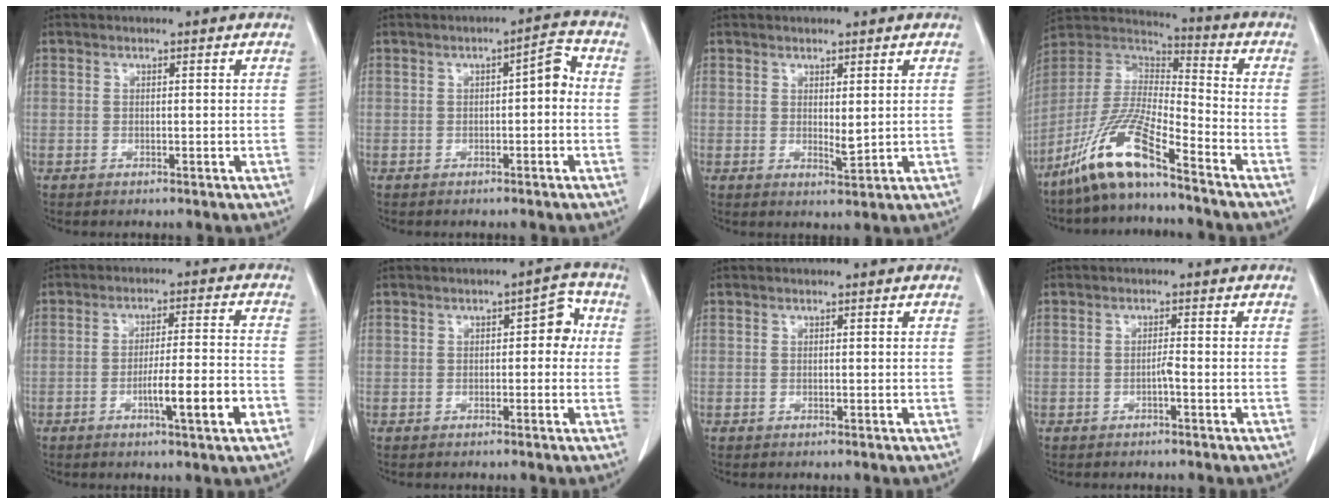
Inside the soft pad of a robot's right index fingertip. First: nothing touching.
{"total": 3.7, "force": [-0.2, 1.2, 3.5], "torque": [-0.047, 0.018, -0.006]}
{"total": 2.0, "force": [0.5, 0.6, 1.9], "torque": [-0.034, -0.010, 0.015]}
{"total": 13.3, "force": [-9.4, 1.2, 9.3], "torque": [-0.197, -0.008, -0.183]}
{"total": 8.5, "force": [-3.5, 0.0, 7.8], "torque": [-0.119, 0.000, -0.053]}
{"total": 4.2, "force": [0.4, 2.2, 3.6], "torque": [-0.036, 0.022, 0.000]}
{"total": 0.0}
{"total": 1.0, "force": [-0.6, -0.1, 0.9], "torque": [-0.015, 0.003, -0.010]}